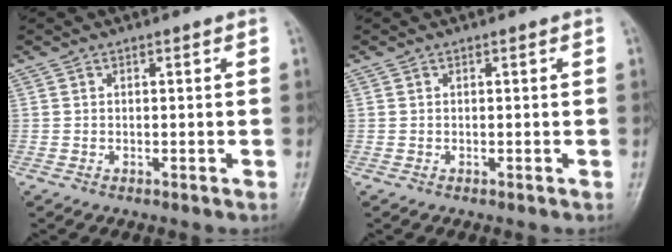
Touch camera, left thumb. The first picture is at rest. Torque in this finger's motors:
{"motor_torque": [0.00, 0.00, 0.00, -0.01, 0.00]}